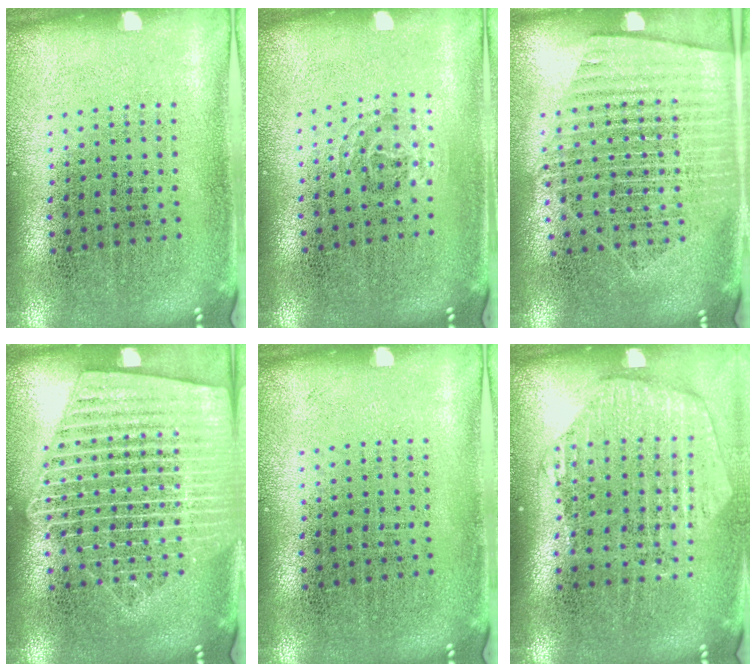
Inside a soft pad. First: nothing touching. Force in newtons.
{"total": 0.9, "press": 0.6, "slide": 0.7}
{"total": 1.6, "press": 1.4, "slide": 0.8}
{"total": 2.8, "press": 2.8, "slide": 0.3}
{"total": 0.0}
{"total": 1.8, "press": 1.7, "slide": 0.6}